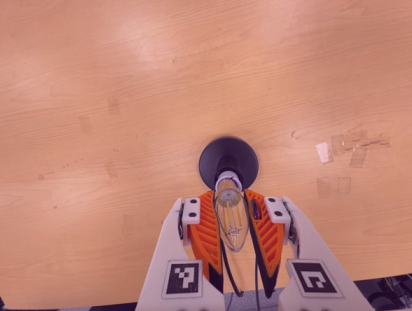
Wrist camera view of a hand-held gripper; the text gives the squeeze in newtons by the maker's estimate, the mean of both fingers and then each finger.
{"total": 19.1, "left": 20.1, "right": 18.2}